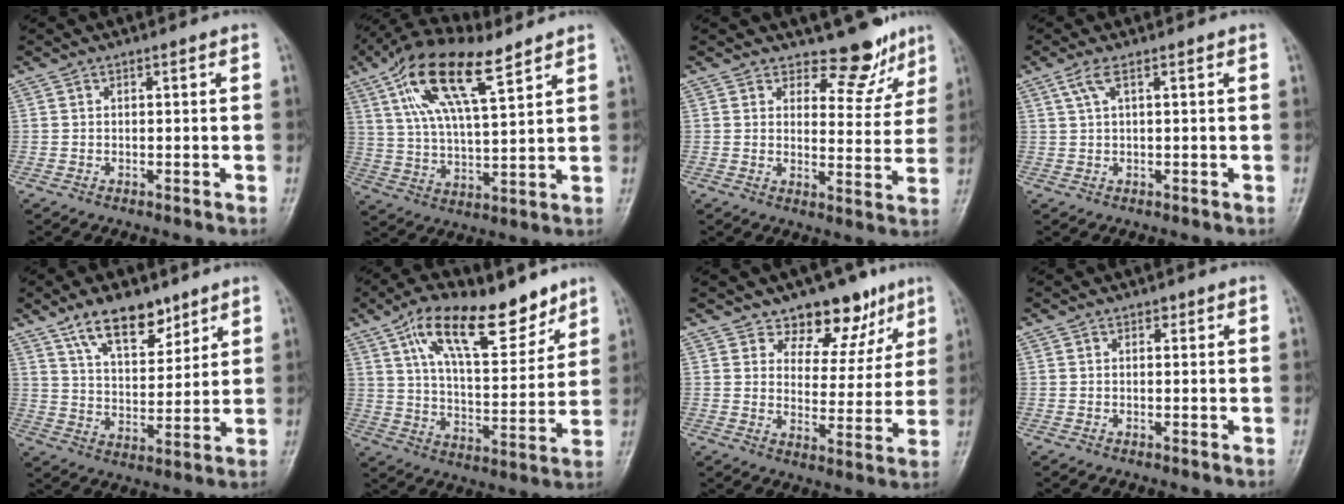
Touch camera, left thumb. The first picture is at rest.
{"total": 16.3, "force": [9.1, 5.7, 12.3], "torque": [-0.214, -0.015, 0.169]}
{"total": 7.4, "force": [6.4, 3.5, 1.6], "torque": [0.013, -0.057, 0.086]}
{"total": 2.2, "force": [1.0, 0.4, 1.9], "torque": [-0.055, 0.013, 0.030]}
{"total": 11.3, "force": [7.7, 5.3, 6.4], "torque": [-0.075, -0.048, 0.139]}
{"total": 18.0, "force": [11.3, 7.4, 12.0], "torque": [-0.157, -0.052, 0.194]}
{"total": 10.7, "force": [7.5, 6.4, 4.3], "torque": [-0.007, -0.041, 0.106]}
{"total": 0.6, "force": [0.3, 0.4, 0.2], "torque": [0.004, 0.000, 0.002]}